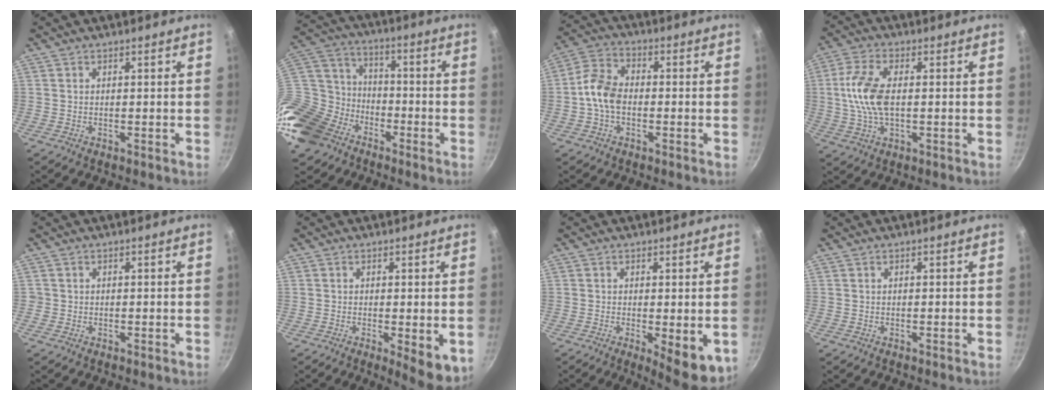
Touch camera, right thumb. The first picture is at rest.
{"total": 24.8, "force": [-13.1, 17.4, 11.9], "torque": [-0.322, 0.042, -0.250]}
{"total": 7.2, "force": [-1.1, 4.9, 5.2], "torque": [-0.098, 0.022, -0.031]}
{"total": 10.4, "force": [0.4, 5.2, 9.0], "torque": [-0.199, 0.008, 0.007]}
{"total": 0.7, "force": [-0.1, 0.7, 0.0], "torque": [0.003, 0.005, -0.004]}
{"total": 6.2, "force": [-1.5, 1.8, 5.8], "torque": [-0.080, -0.018, -0.020]}
{"total": 7.9, "force": [-2.2, 2.5, 7.1], "torque": [-0.093, -0.021, -0.027]}
{"total": 0.0}